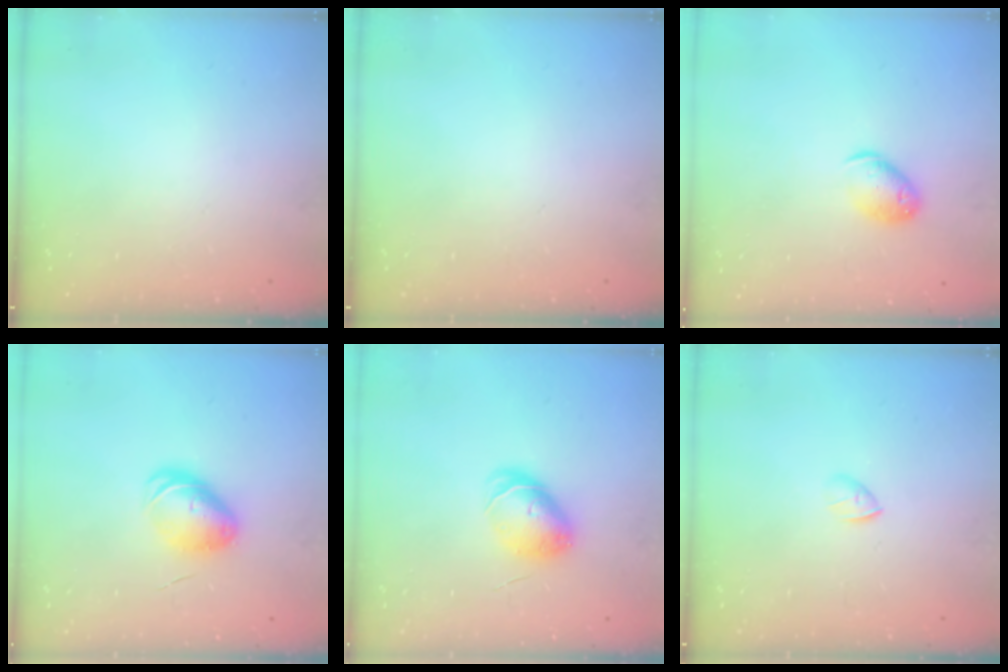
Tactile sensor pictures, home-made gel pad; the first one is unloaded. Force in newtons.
{"total": 0.0}
{"total": 9.2, "press": 9.1, "slide": 1.1}
{"total": 9.1, "press": 8.8, "slide": 2.0}
{"total": 7.8, "press": 7.7, "slide": 0.5}
{"total": 1.7, "press": 1.6, "slide": 0.6}